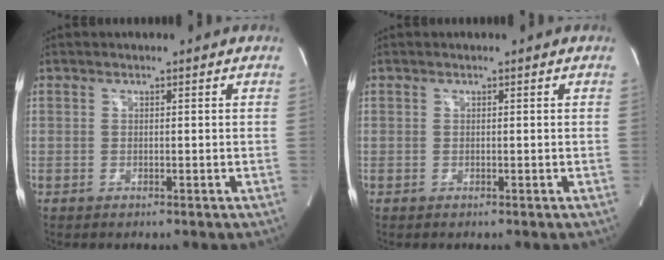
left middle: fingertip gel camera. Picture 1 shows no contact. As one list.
[{"total": 0.0}]